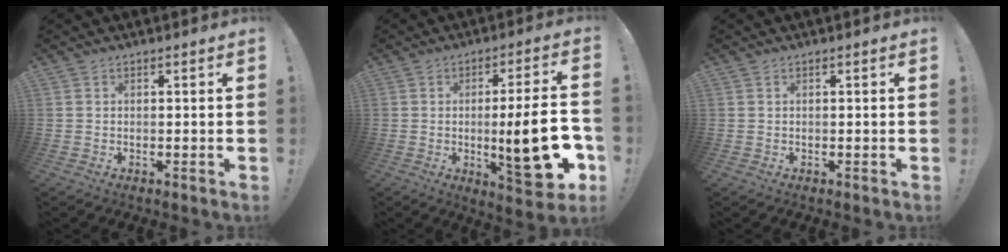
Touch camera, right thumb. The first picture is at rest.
{"total": 18.6, "force": [-3.2, 3.9, 17.9], "torque": [-0.250, -0.001, -0.043]}
{"total": 0.0}